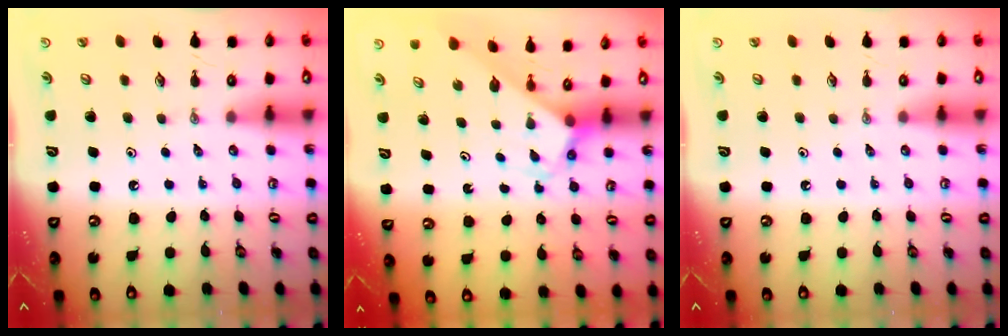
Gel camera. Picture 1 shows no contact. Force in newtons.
{"total": 3.2, "press": 3.2, "slide": 0.1}
{"total": 0.0}